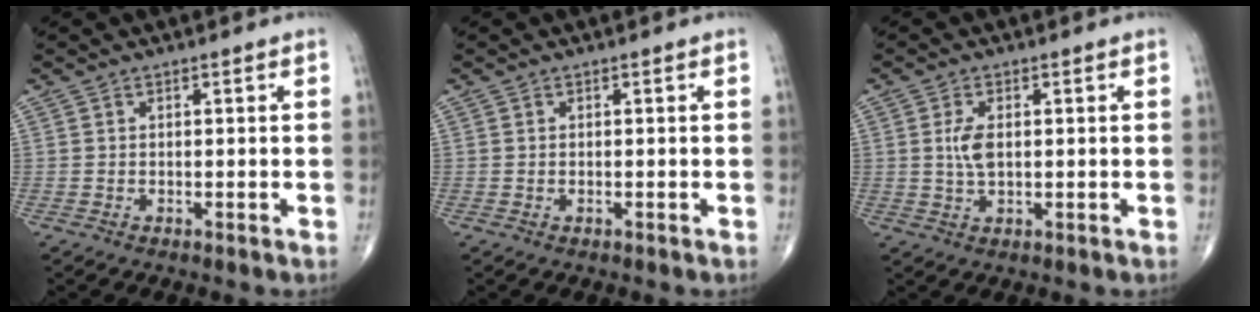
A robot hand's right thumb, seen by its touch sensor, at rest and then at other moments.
{"total": 0.0}
{"total": 4.1, "force": [0.5, 2.0, 3.5], "torque": [-0.075, -0.002, 0.010]}